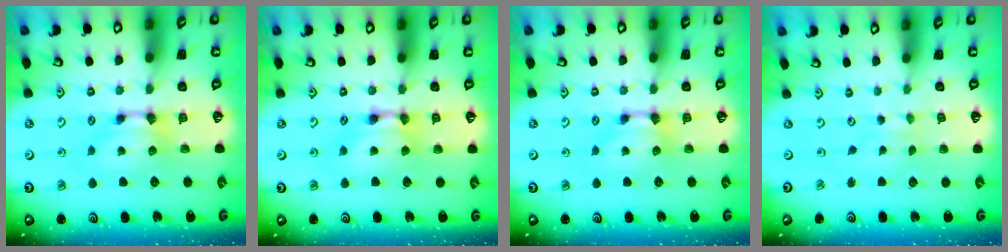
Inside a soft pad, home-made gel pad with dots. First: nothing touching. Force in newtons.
{"total": 1.9, "press": 1.9, "slide": 0.1}
{"total": 0.0}
{"total": 4.3, "press": 4.3, "slide": 0.2}